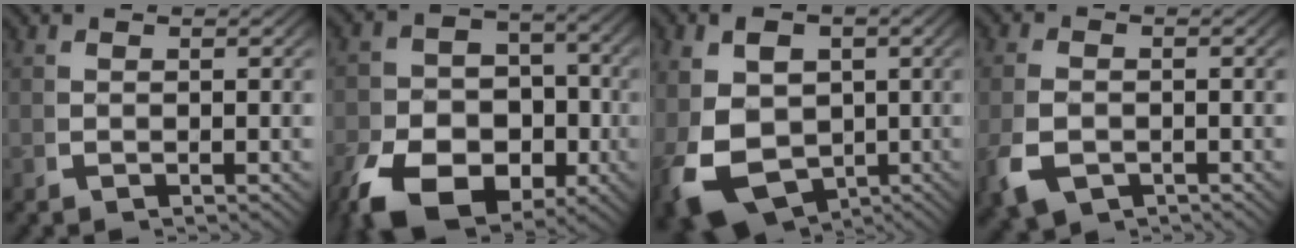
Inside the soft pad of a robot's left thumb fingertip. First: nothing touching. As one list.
[{"total": 12.3, "force": [-3.5, 9.0, 7.5], "torque": [-0.148, -0.049, -0.043]}, {"total": 12.8, "force": [-3.1, 9.8, 7.6], "torque": [-0.180, -0.062, -0.022]}, {"total": 4.2, "force": [-1.6, 2.8, 2.6], "torque": [-0.071, -0.019, -0.012]}]